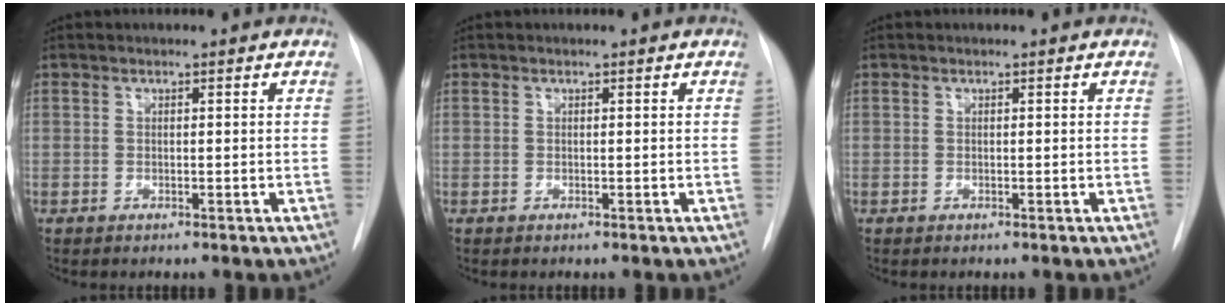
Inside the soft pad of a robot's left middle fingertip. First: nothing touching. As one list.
[{"total": 0.0}, {"total": 0.0}]